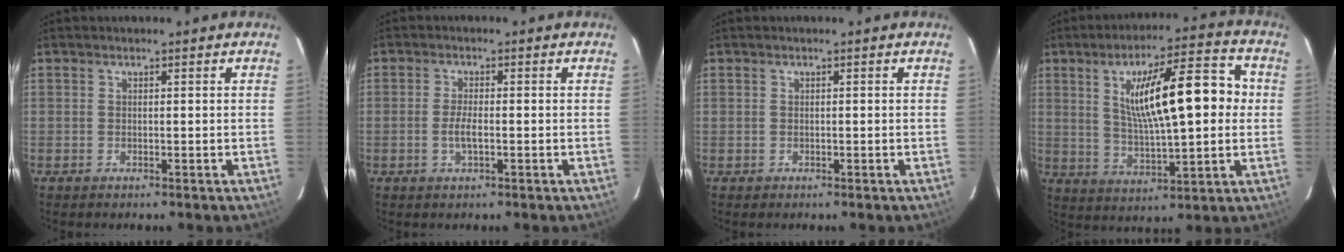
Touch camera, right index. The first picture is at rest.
{"total": 2.7, "force": [-0.7, 0.6, 2.6], "torque": [-0.052, -0.003, -0.013]}
{"total": 0.8, "force": [-0.2, 0.7, 0.0], "torque": [0.001, 0.003, -0.001]}
{"total": 16.7, "force": [2.8, 4.3, 15.9], "torque": [-0.263, 0.020, 0.056]}